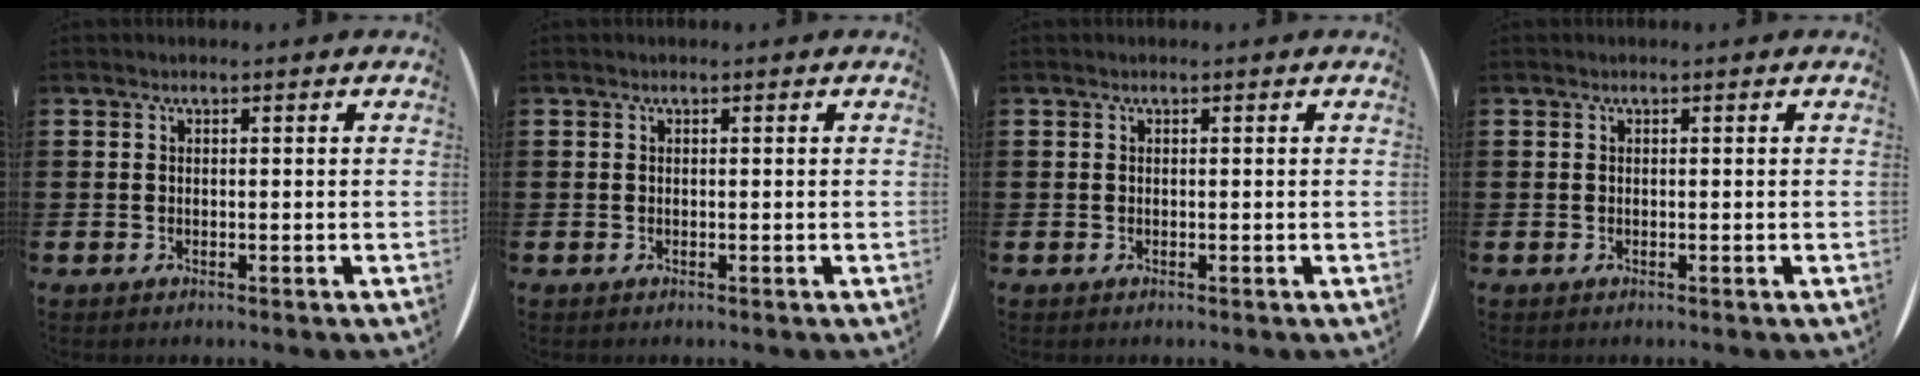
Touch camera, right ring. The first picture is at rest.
{"total": 0.0}
{"total": 0.0}
{"total": 0.0}